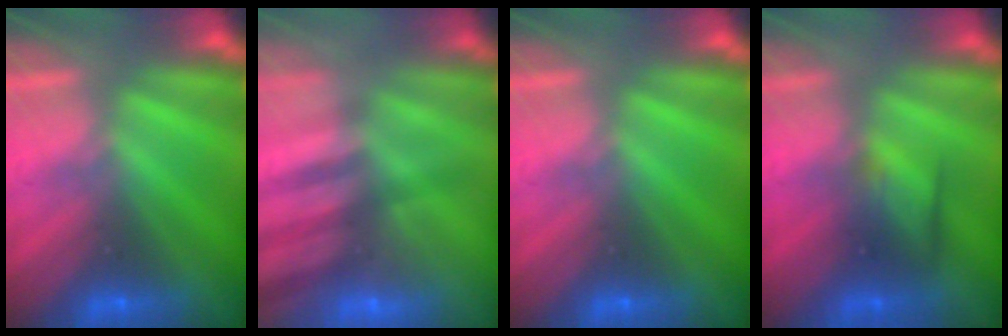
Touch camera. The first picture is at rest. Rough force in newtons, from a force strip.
{"total": 2.4}
{"total": 0.0}
{"total": 2.4}